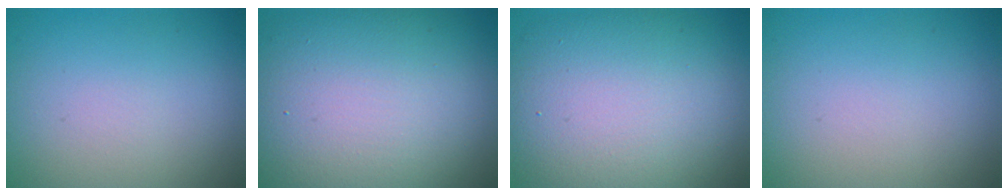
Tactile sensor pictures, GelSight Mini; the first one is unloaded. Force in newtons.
{"total": 16.5, "press": 16.5, "slide": 0.9}
{"total": 13.6, "press": 13.6, "slide": 0.6}
{"total": 0.0}